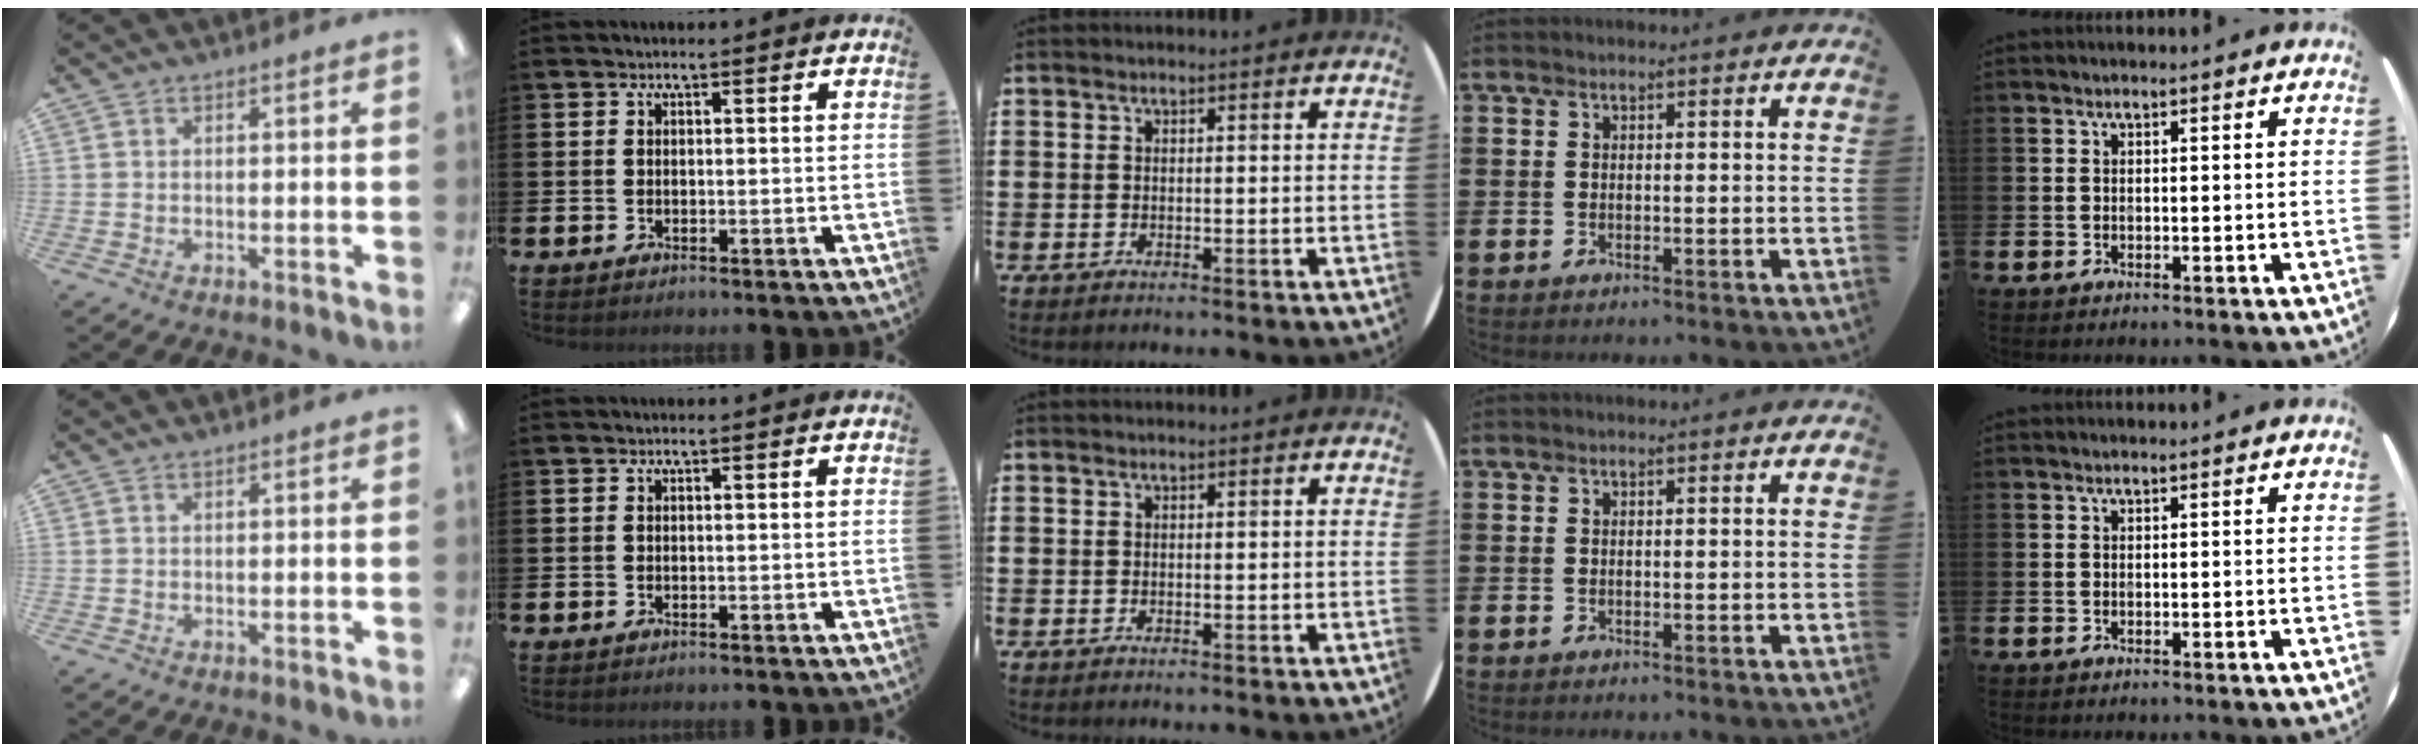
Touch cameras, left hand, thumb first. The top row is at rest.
{}